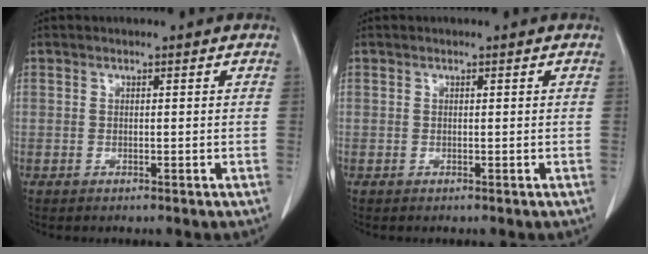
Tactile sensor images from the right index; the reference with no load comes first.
{"total": 0.0}